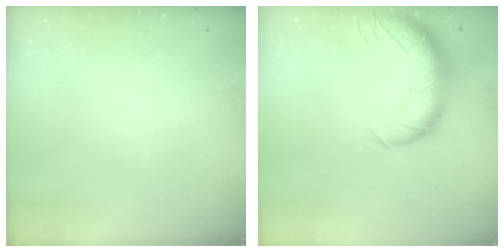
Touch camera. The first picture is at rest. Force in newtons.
{"total": 15.2, "press": 14.7, "slide": 3.6}